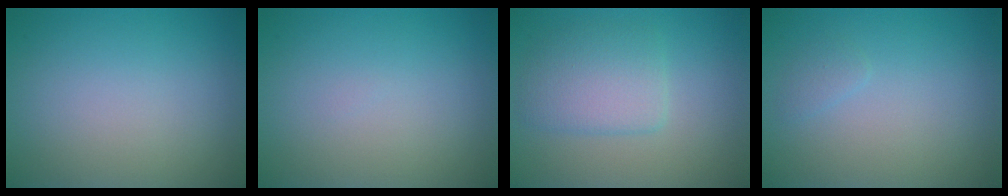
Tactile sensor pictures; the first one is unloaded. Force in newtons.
{"total": 0.0}
{"total": 3.5, "press": 3.5, "slide": 0.1}
{"total": 0.7, "press": 0.7, "slide": 0.1}